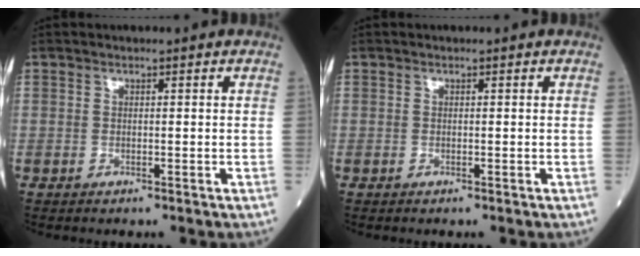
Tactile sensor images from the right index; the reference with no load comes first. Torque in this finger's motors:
{"motor_torque": [0.00, 0.00, 0.00, -0.01]}